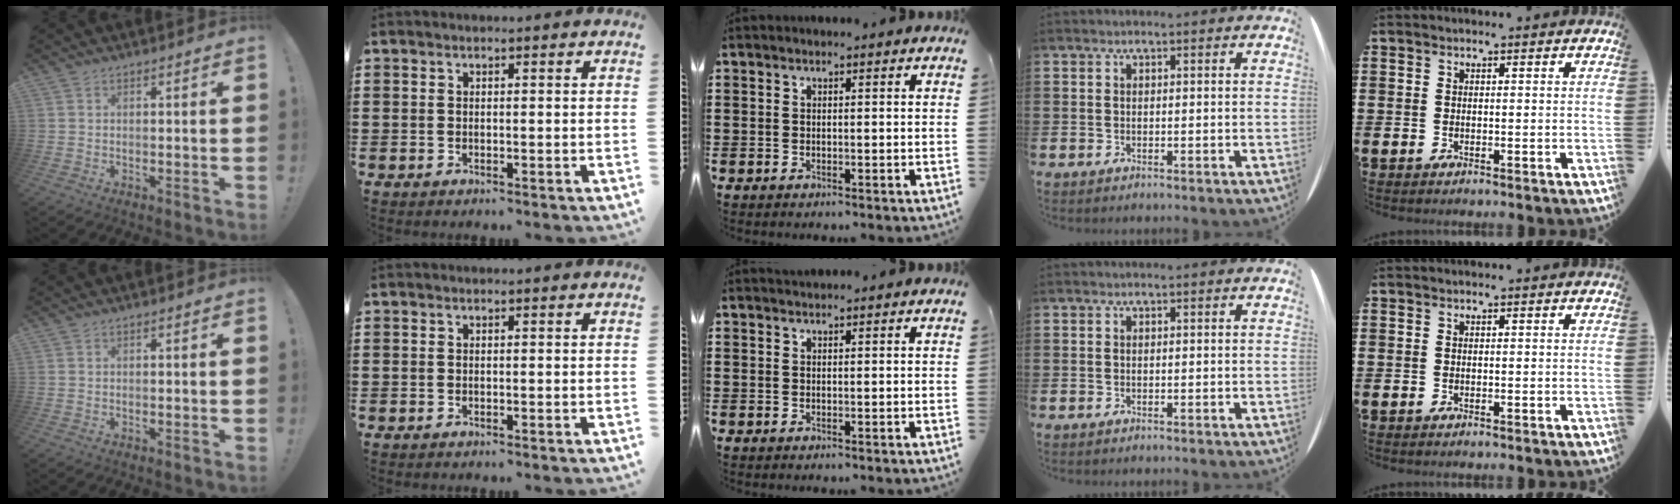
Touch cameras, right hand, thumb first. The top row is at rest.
{"middle": {"total": 0.7, "force": [0.7, 0.0, -0.1], "torque": [-0.001, -0.002, 0.015]}}